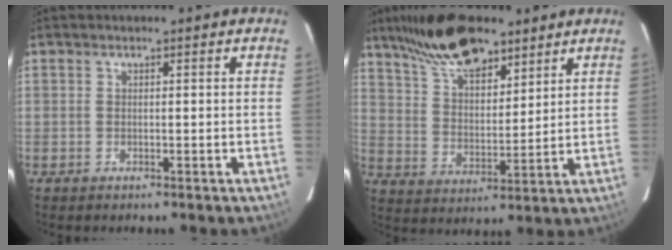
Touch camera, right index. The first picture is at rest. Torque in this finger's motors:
{"motor_torque": [1.08, 0.97, 0.26, 0.14]}